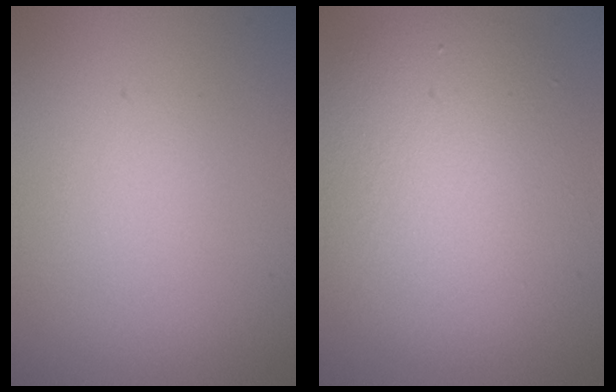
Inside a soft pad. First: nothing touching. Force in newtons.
{"total": 6.8, "press": 6.8, "slide": 0.4}